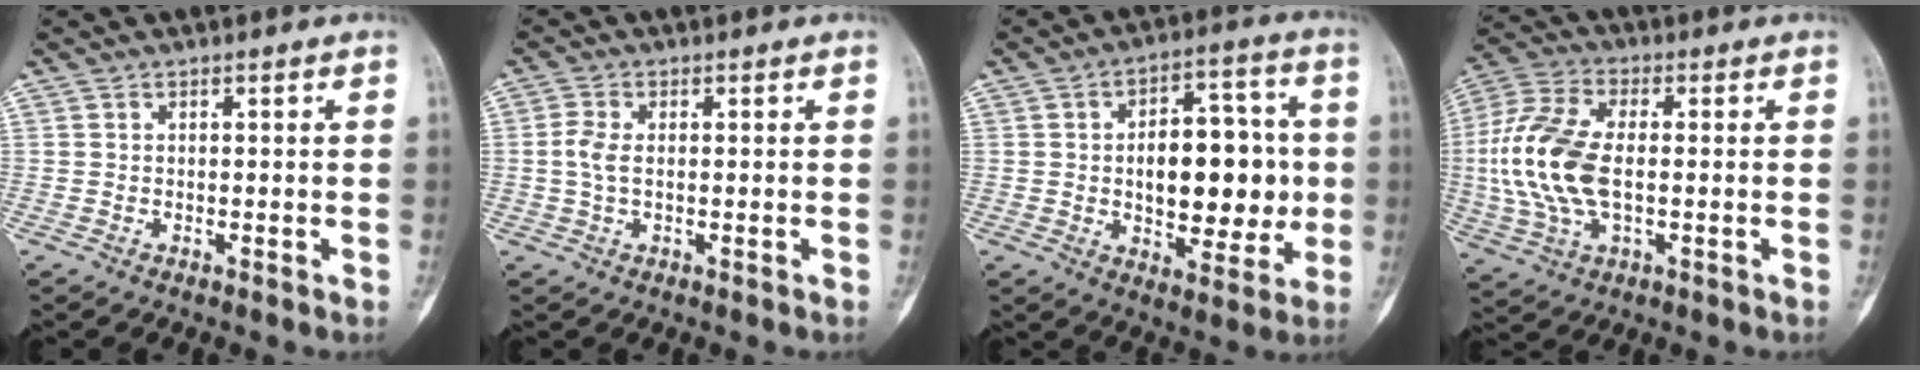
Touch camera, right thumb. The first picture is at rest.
{"total": 3.4, "force": [-0.1, 1.8, 2.9], "torque": [-0.071, 0.005, -0.005]}
{"total": 17.1, "force": [-0.4, 9.7, 14.1], "torque": [-0.157, 0.020, -0.002]}
{"total": 16.0, "force": [-0.6, 8.6, 13.5], "torque": [-0.302, 0.012, -0.011]}